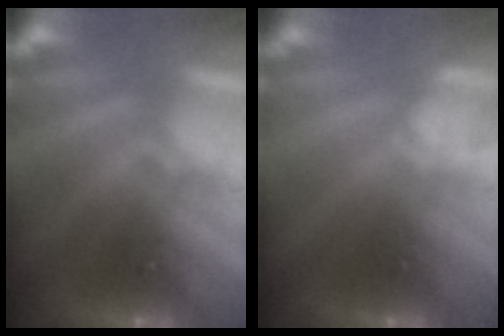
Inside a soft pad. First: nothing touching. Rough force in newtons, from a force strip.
{"total": 3.9}